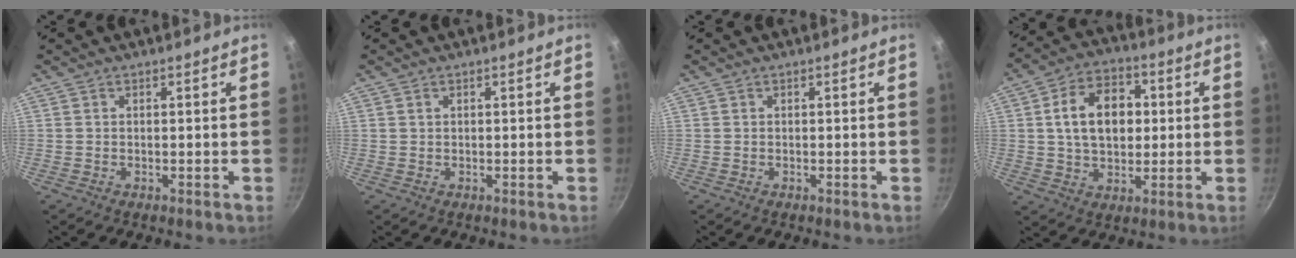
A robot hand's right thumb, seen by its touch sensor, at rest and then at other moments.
{"total": 0.5, "force": [0.3, 0.4, 0.3], "torque": [-0.004, 0.002, 0.005]}
{"total": 0.0}
{"total": 13.6, "force": [1.8, 9.4, 9.6], "torque": [-0.128, 0.014, 0.023]}